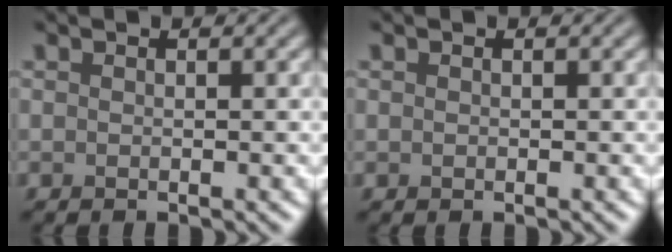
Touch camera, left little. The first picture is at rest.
{"total": 0.0}